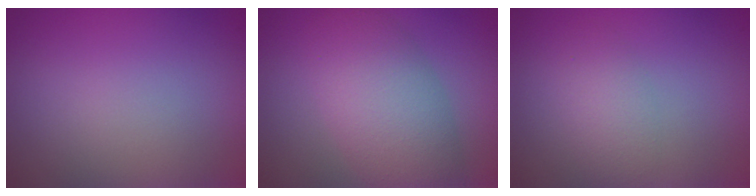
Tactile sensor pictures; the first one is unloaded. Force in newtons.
{"total": 6.0, "press": 6.0, "slide": 0.5}
{"total": 2.3, "press": 2.3, "slide": 0.0}